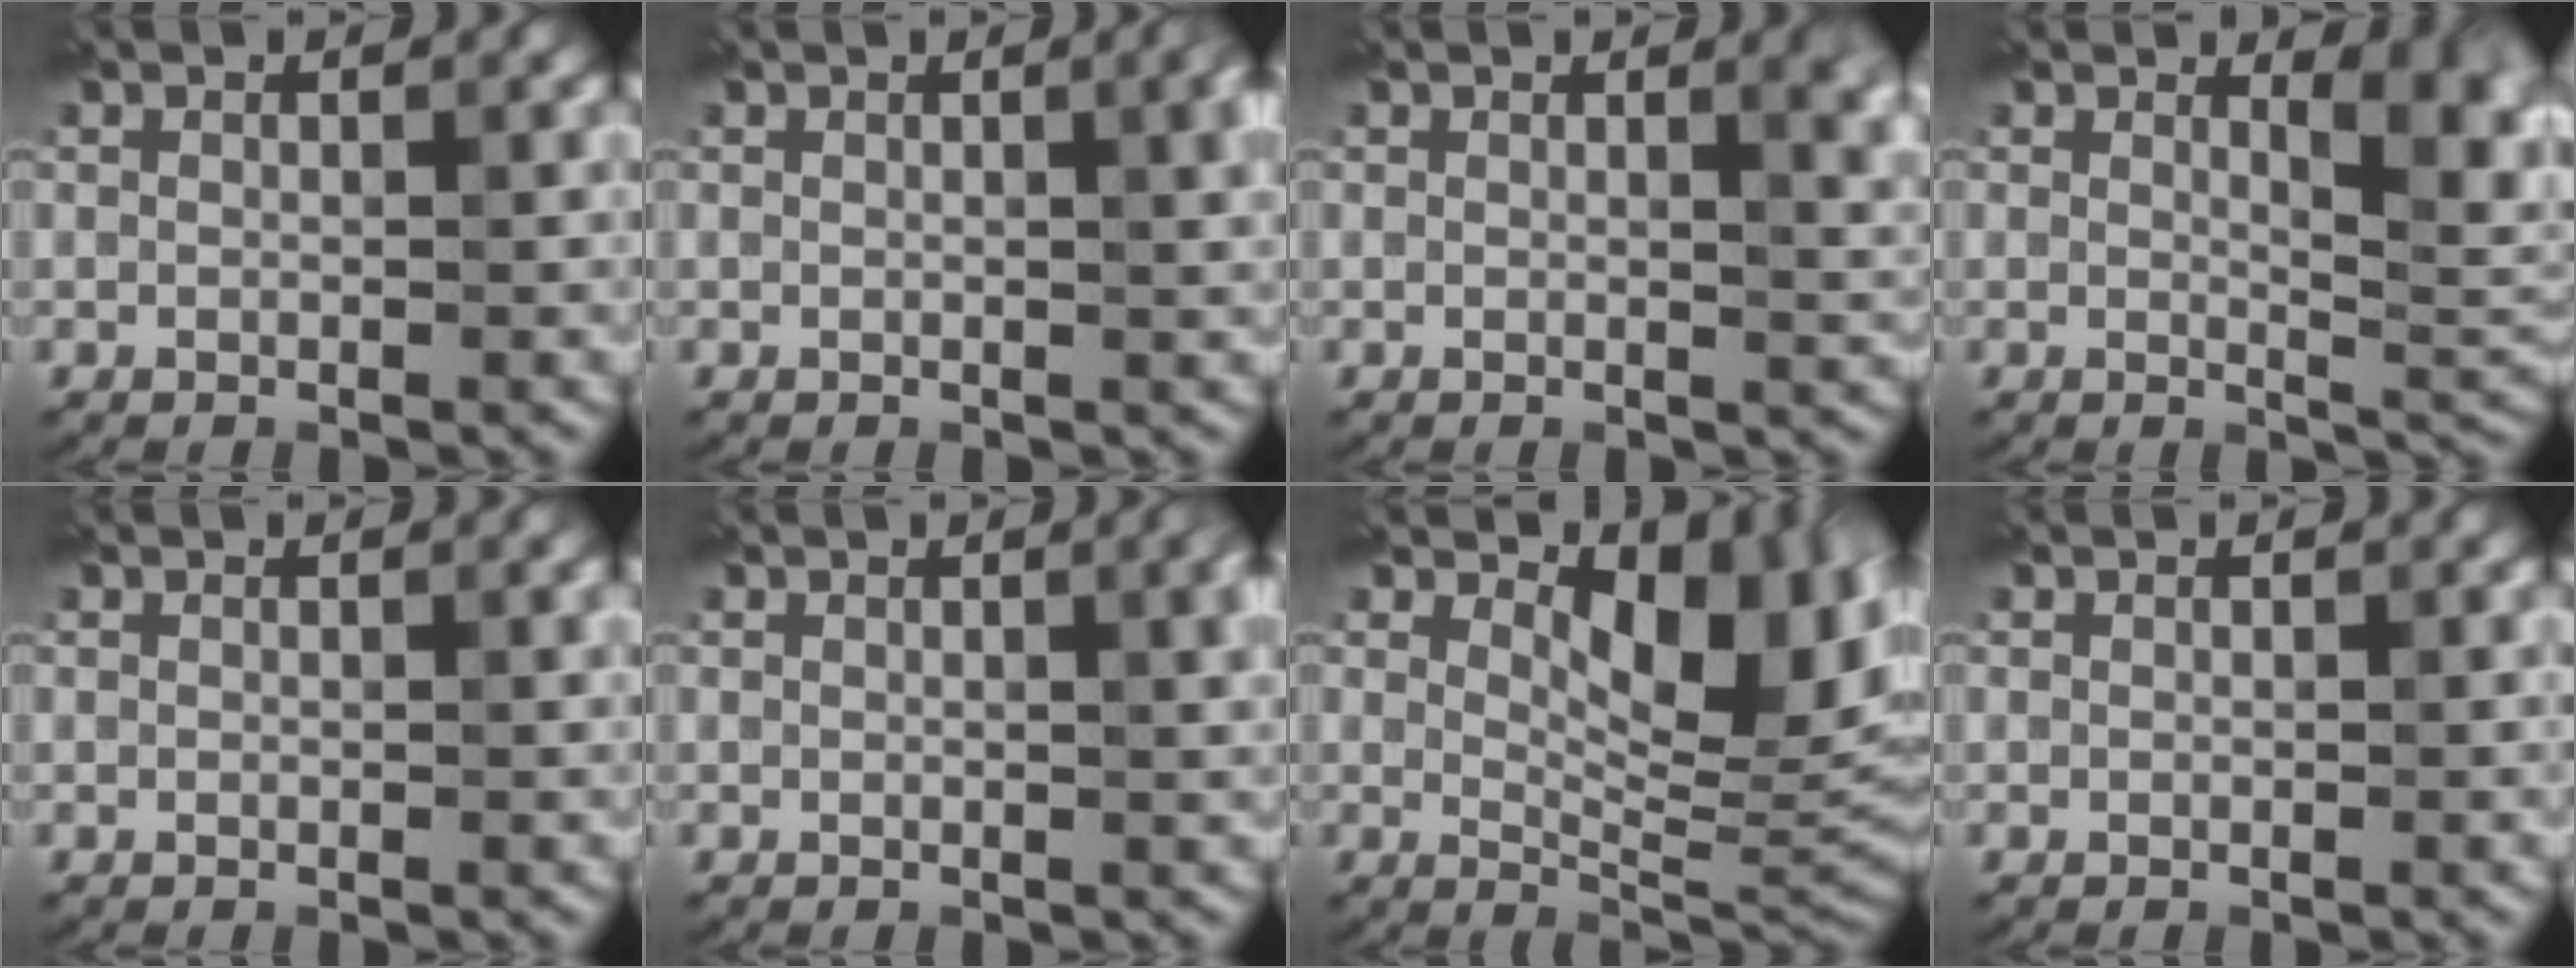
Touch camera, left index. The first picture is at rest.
{"total": 5.0, "force": [1.3, 2.2, 4.3], "torque": [-0.033, 0.008, 0.022]}
{"total": 4.5, "force": [1.5, 1.9, 3.8], "torque": [-0.026, -0.001, 0.022]}
{"total": 4.6, "force": [1.7, 1.6, 4.0], "torque": [-0.044, -0.005, 0.026]}
{"total": 0.6, "force": [0.3, 0.1, 0.5], "torque": [-0.006, -0.001, 0.004]}
{"total": 4.2, "force": [1.2, 1.7, 3.7], "torque": [-0.035, 0.004, 0.020]}
{"total": 8.6, "force": [3.1, 4.4, 6.7], "torque": [-0.093, -0.014, 0.049]}
{"total": 0.0}